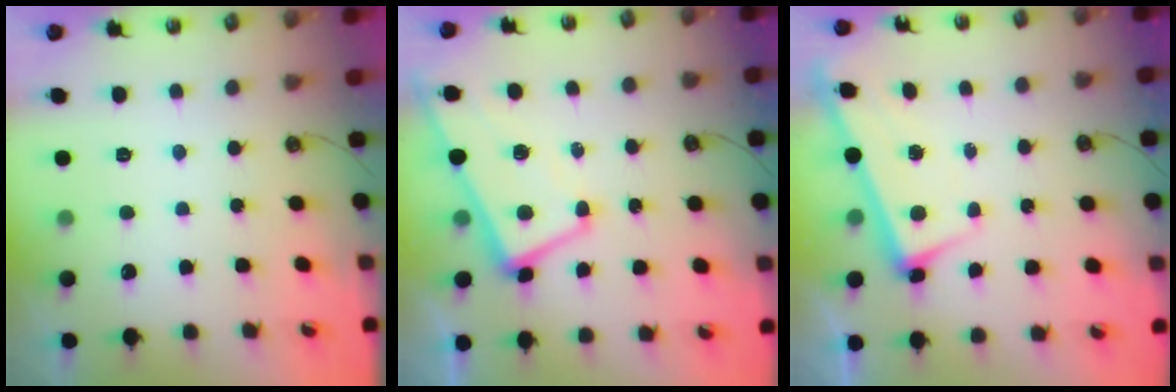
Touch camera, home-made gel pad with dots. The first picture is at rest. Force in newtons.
{"total": 1.3, "press": 1.1, "slide": 0.7}
{"total": 2.6, "press": 2.6, "slide": 0.3}